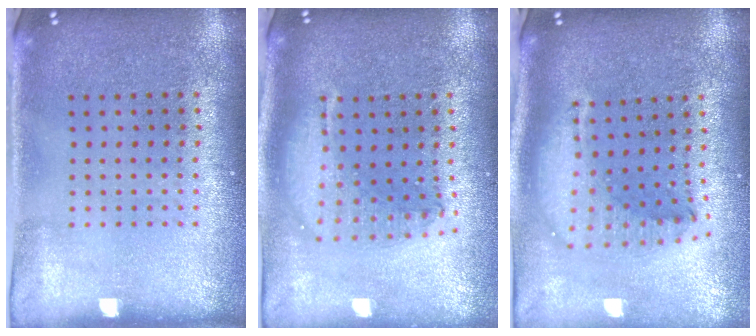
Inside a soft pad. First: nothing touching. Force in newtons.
{"total": 1.8, "press": 1.6, "slide": 1.0}
{"total": 2.2, "press": 1.7, "slide": 1.4}